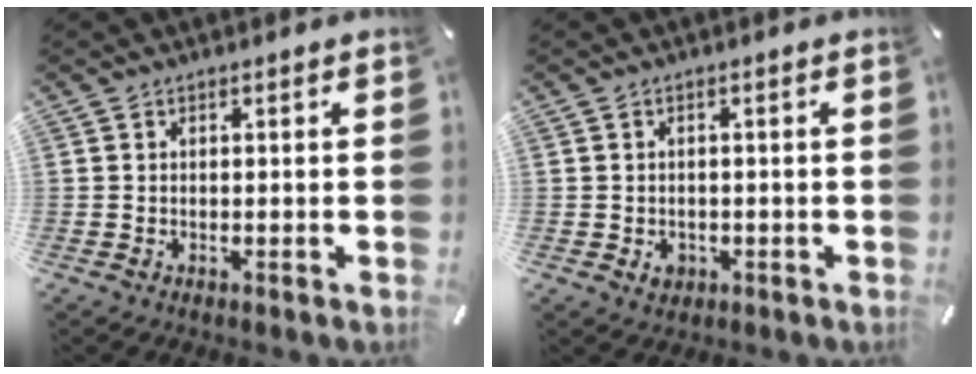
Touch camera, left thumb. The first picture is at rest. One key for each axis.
{"total": 2.5, "fx": -0.7, "fy": 2.1, "fz": 1.0, "tx": -0.009, "ty": 0.000, "tz": -0.014}